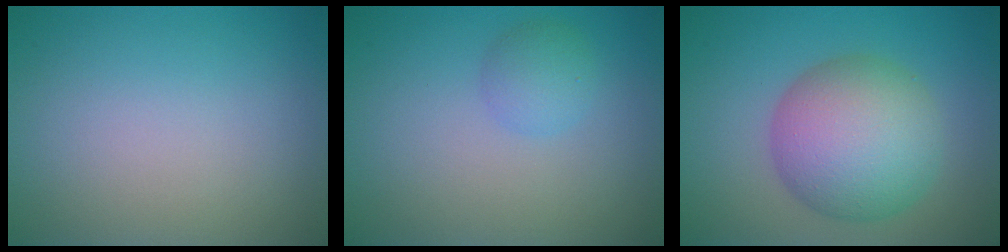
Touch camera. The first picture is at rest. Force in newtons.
{"total": 1.8, "press": 1.8, "slide": 0.1}
{"total": 8.5, "press": 8.5, "slide": 0.3}